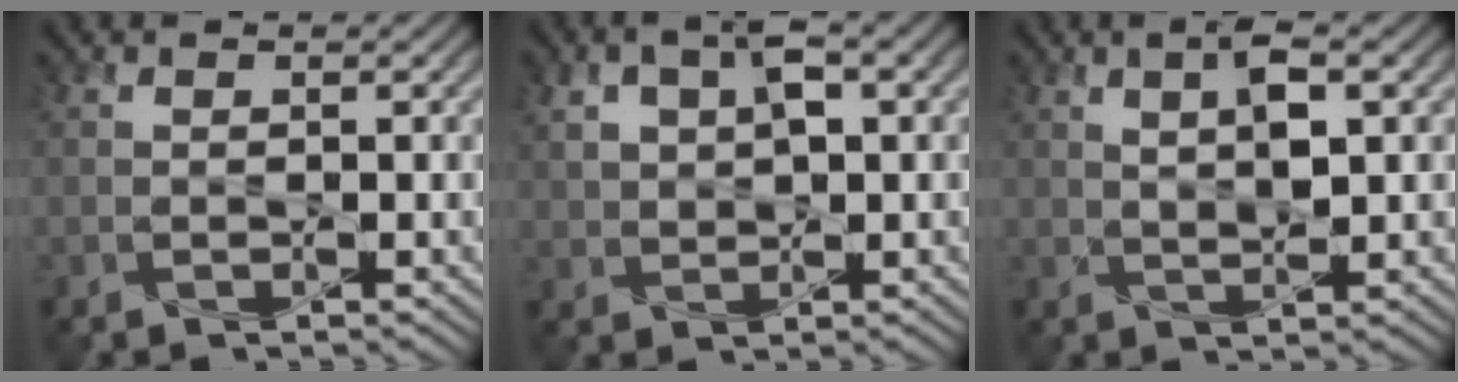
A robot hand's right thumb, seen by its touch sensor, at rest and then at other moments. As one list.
[{"total": 6.1, "force": [2.0, 3.4, 4.7], "torque": [-0.103, 0.008, 0.033]}, {"total": 4.3, "force": [1.4, 1.4, 3.8], "torque": [-0.080, 0.002, 0.028]}]